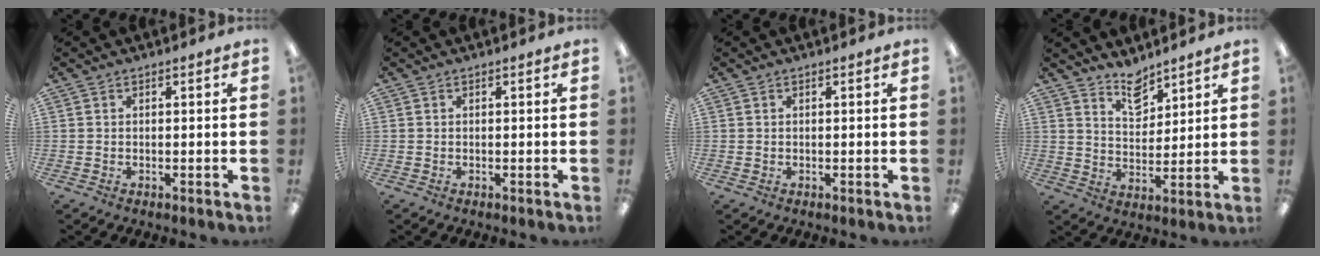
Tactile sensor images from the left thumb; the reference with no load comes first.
{"total": 0.0}
{"total": 0.0}
{"total": 7.4, "force": [6.3, 3.2, 2.2], "torque": [-0.023, -0.043, 0.112]}